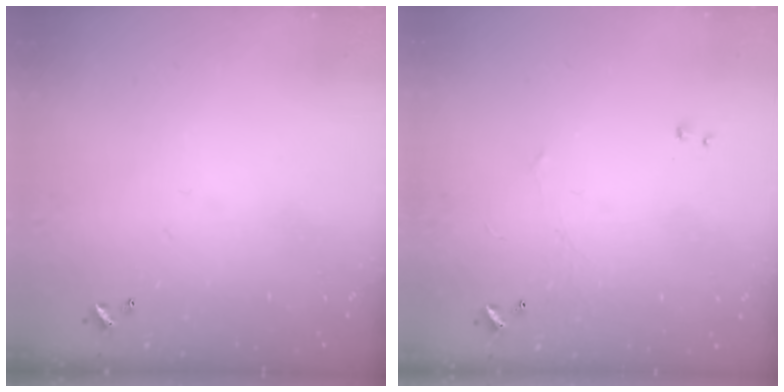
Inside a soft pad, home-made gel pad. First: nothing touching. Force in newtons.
{"total": 0.7, "press": 0.1, "slide": 0.7}